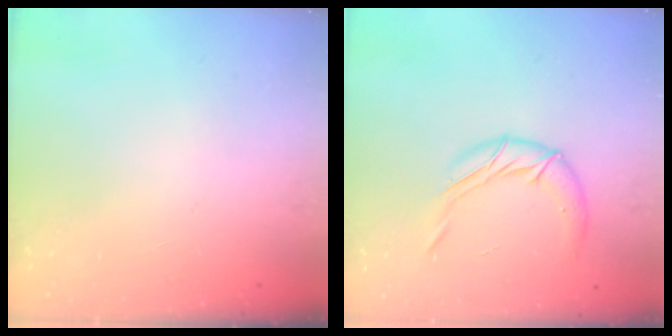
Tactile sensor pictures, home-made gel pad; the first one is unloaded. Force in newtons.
{"total": 10.8, "press": 10.7, "slide": 1.3}